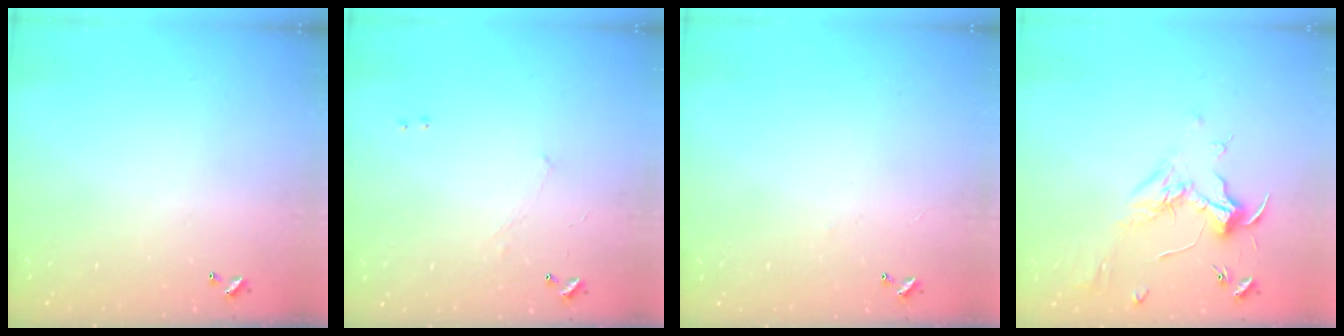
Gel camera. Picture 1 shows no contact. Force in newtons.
{"total": 3.0, "press": 3.0, "slide": 0.3}
{"total": 2.3, "press": 2.2, "slide": 0.3}
{"total": 1.9, "press": 1.7, "slide": 0.7}